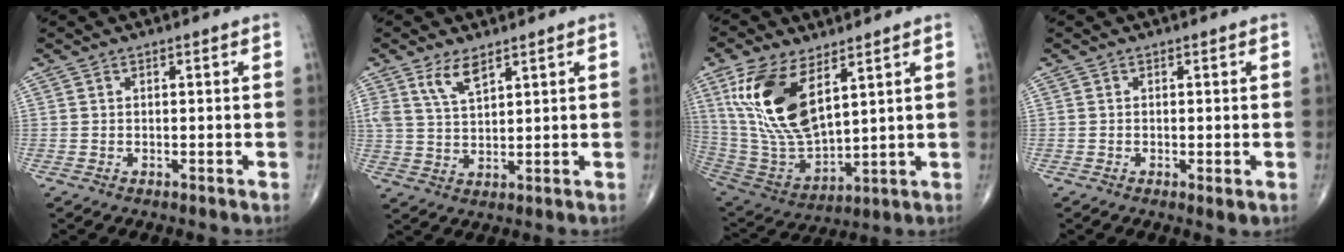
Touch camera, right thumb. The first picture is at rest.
{"total": 5.3, "force": [3.4, 2.0, 3.5], "torque": [-0.065, -0.019, 0.070]}
{"total": 18.2, "force": [7.6, 8.5, 14.2], "torque": [-0.273, -0.032, 0.162]}
{"total": 1.3, "force": [-0.2, 0.2, 1.2], "torque": [-0.026, -0.008, -0.006]}